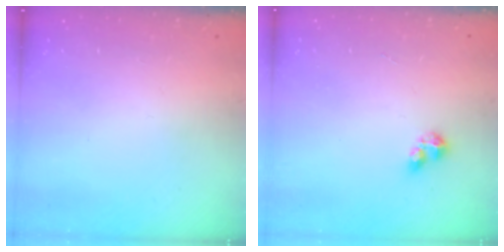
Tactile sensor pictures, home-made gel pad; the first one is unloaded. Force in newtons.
{"total": 3.4, "press": 3.4, "slide": 0.5}